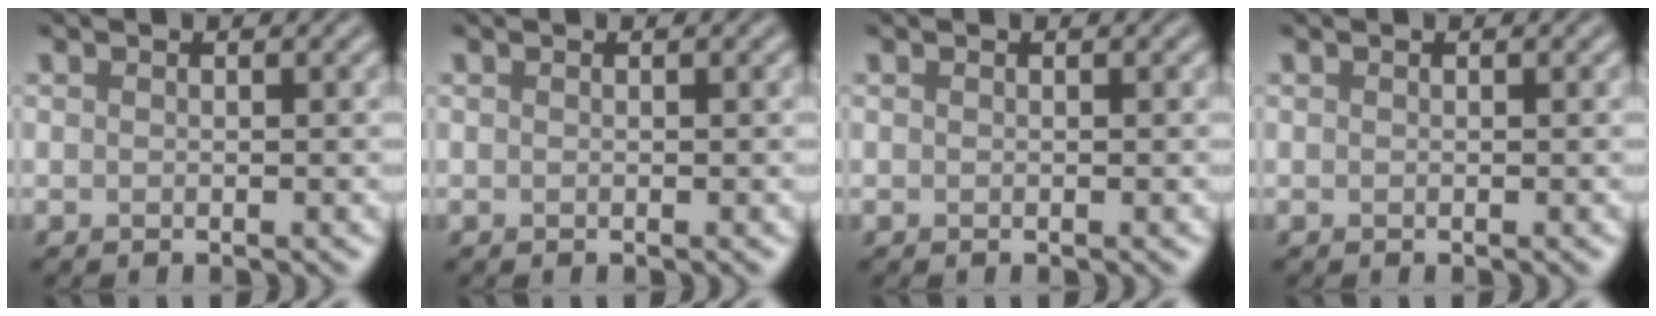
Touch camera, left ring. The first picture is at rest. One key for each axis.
{"total": 0.0}
{"total": 0.0}
{"total": 0.0}